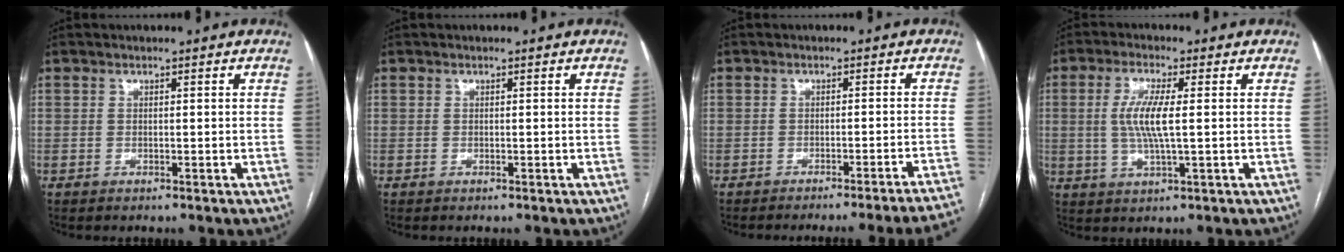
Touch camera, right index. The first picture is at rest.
{"total": 0.0}
{"total": 15.8, "force": [-14.6, -2.6, 5.2], "torque": [-0.006, -0.023, -0.170]}
{"total": 6.6, "force": [0.5, 0.8, 6.5], "torque": [-0.139, -0.003, 0.010]}